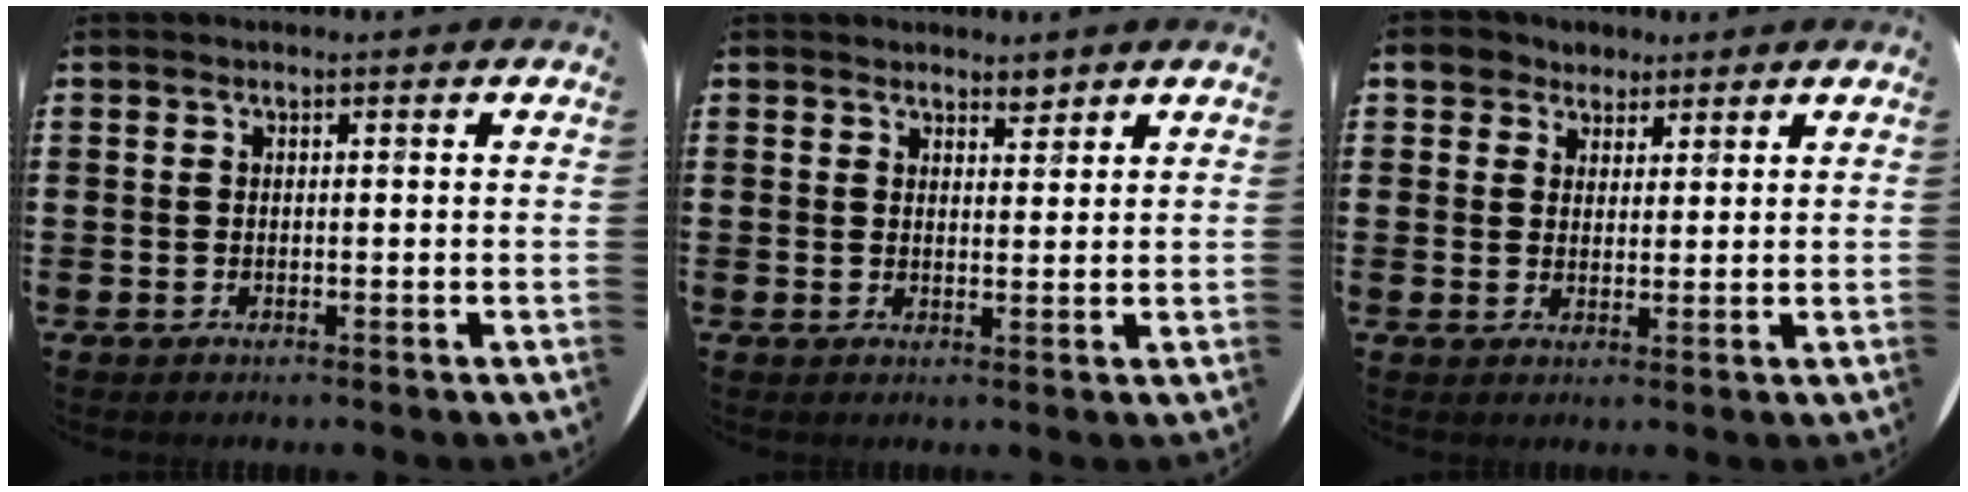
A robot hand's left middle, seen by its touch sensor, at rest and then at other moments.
{"total": 2.1, "force": [2.0, 0.5, 0.2], "torque": [0.005, -0.004, 0.035]}
{"total": 4.0, "force": [3.1, 2.6, 0.3], "torque": [-0.013, 0.006, 0.056]}